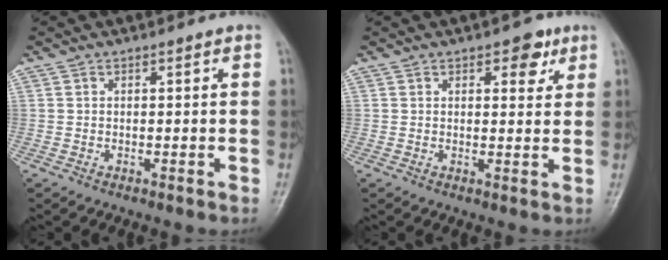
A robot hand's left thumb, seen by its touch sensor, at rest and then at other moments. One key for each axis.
{"total": 4.5, "fx": 2.4, "fy": 2.4, "fz": 2.9, "tx": -0.014, "ty": -0.008, "tz": 0.026}